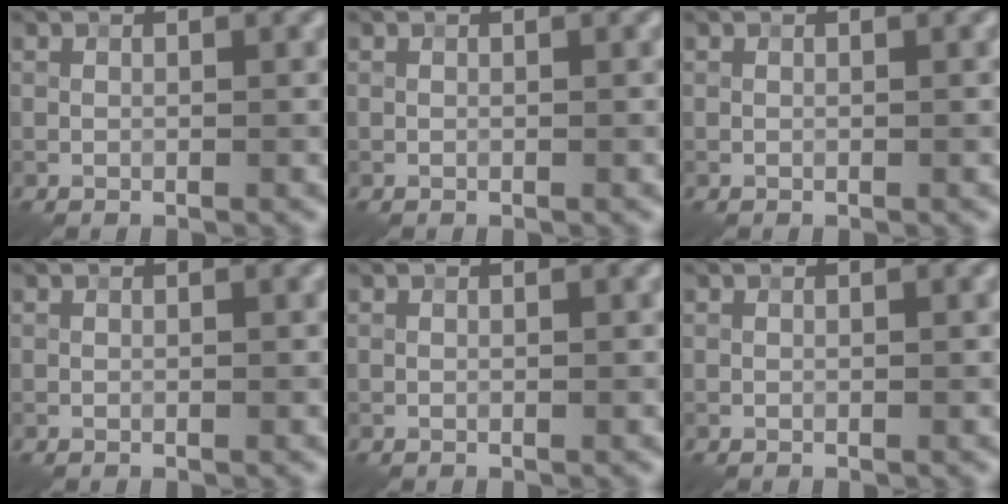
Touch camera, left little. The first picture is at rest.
{"total": 0.0}
{"total": 0.0}
{"total": 0.0}
{"total": 0.0}
{"total": 0.0}